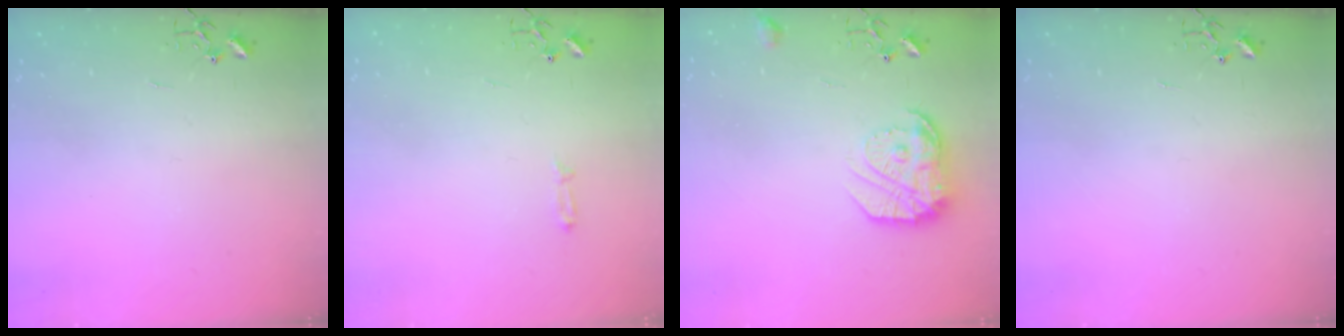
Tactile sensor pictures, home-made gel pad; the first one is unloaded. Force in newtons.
{"total": 3.0, "press": 2.9, "slide": 0.5}
{"total": 15.3, "press": 15.2, "slide": 1.0}
{"total": 0.0}